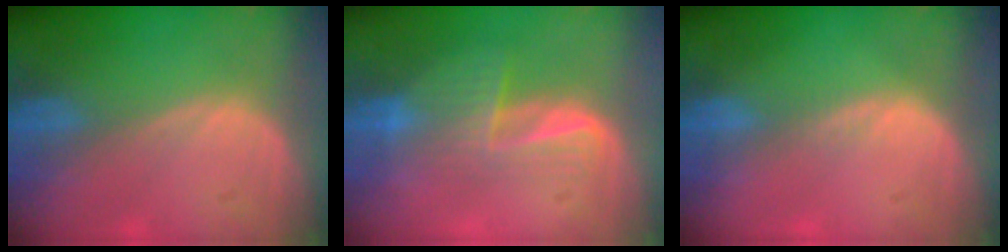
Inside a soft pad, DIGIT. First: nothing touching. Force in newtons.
{"total": 5.9, "press": 5.6, "slide": 1.9}
{"total": 1.1, "press": 0.7, "slide": 0.9}